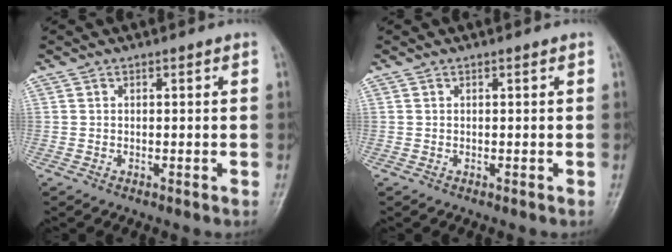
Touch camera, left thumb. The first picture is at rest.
{"total": 0.0}